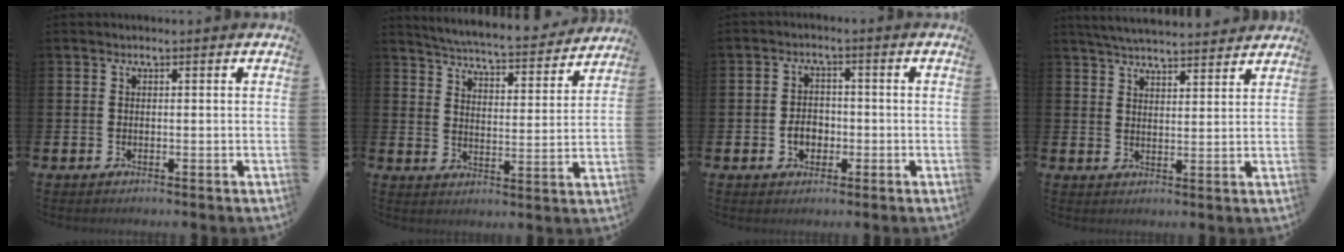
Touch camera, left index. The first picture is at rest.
{"total": 5.7, "force": [5.6, 0.2, 1.1], "torque": [-0.045, -0.045, 0.093]}
{"total": 3.3, "force": [-1.0, 2.6, 1.9], "torque": [-0.020, -0.004, -0.026]}
{"total": 5.0, "force": [4.9, 0.3, 0.7], "torque": [-0.020, -0.028, 0.087]}